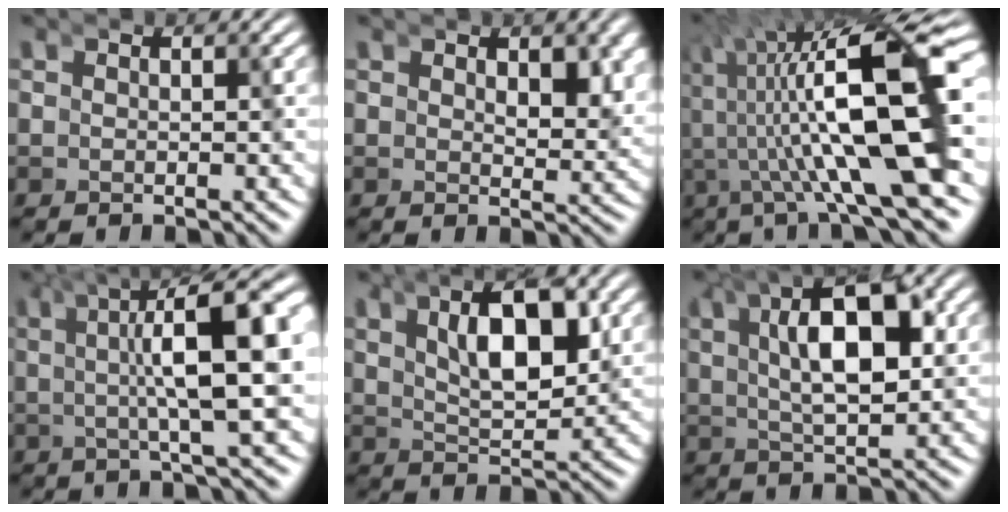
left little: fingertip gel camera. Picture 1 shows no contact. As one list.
[{"total": 2.0, "force": [1.1, 0.8, 1.4], "torque": [-0.031, -0.013, 0.018]}, {"total": 11.1, "force": [-2.5, 3.4, 10.3], "torque": [-0.157, -0.004, -0.045]}, {"total": 9.5, "force": [1.6, 3.2, 8.8], "torque": [-0.104, 0.013, 0.012]}, {"total": 6.1, "force": [1.0, 3.3, 5.0], "torque": [-0.079, -0.005, 0.012]}, {"total": 6.3, "force": [1.2, 2.5, 5.6], "torque": [-0.090, -0.006, 0.016]}]